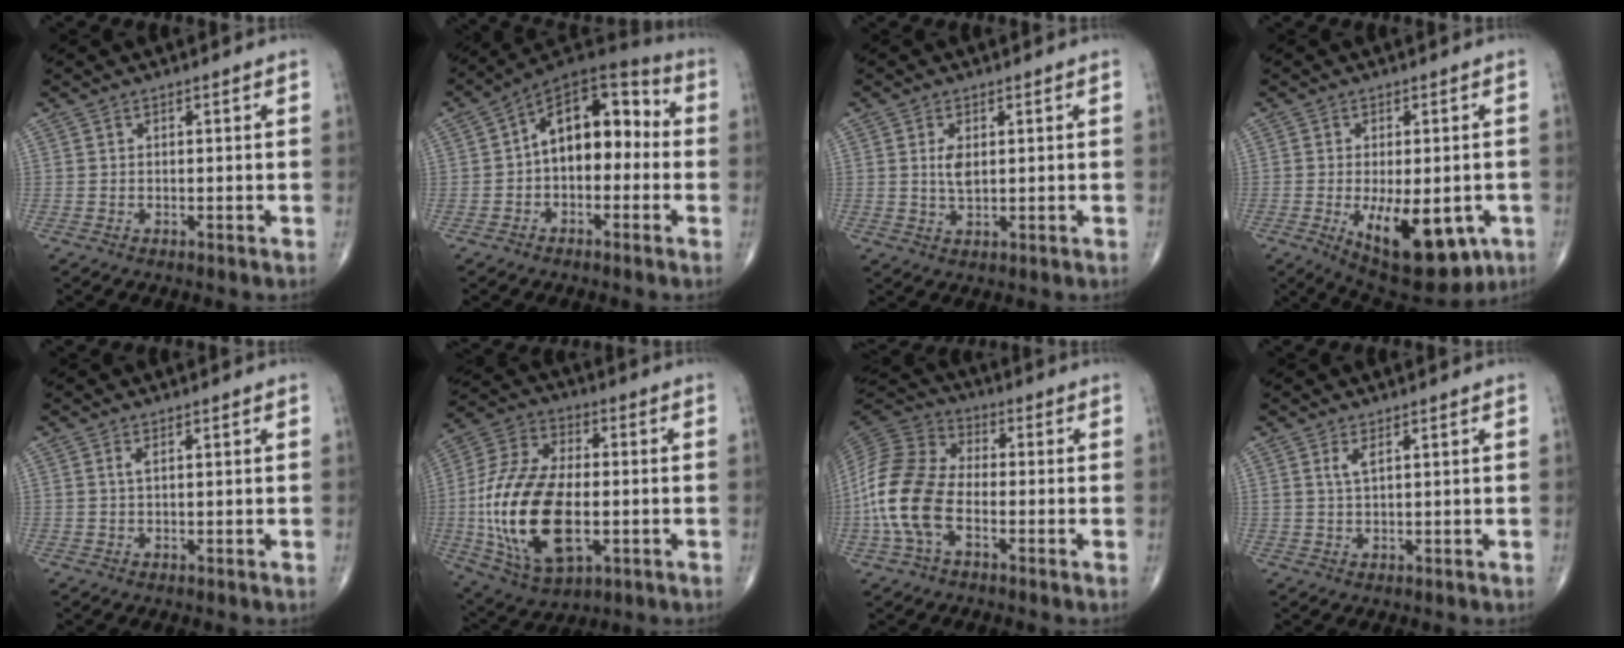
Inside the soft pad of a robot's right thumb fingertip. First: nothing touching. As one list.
[{"total": 14.3, "force": [-0.1, 8.7, 11.3], "torque": [-0.130, 0.048, -0.018]}, {"total": 3.3, "force": [0.7, 1.6, 2.8], "torque": [-0.053, -0.007, 0.015]}, {"total": 15.6, "force": [-5.0, 7.5, 12.8], "torque": [-0.171, -0.011, -0.051]}, {"total": 0.7, "force": [0.3, 0.1, 0.7], "torque": [-0.022, 0.004, 0.007]}, {"total": 23.0, "force": [-3.3, 12.3, 19.2], "torque": [-0.388, 0.004, -0.047]}, {"total": 14.5, "force": [-3.6, 8.3, 11.3], "torque": [-0.244, 0.030, -0.079]}, {"total": 1.8, "force": [0.9, 0.3, 1.5], "torque": [-0.036, -0.004, 0.023]}]